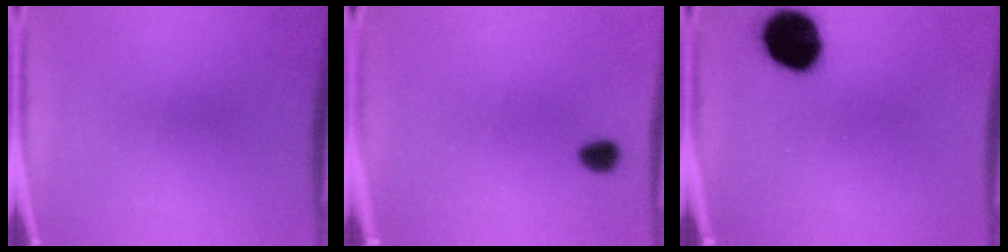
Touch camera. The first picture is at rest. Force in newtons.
{"total": 3.0}
{"total": 14.1}